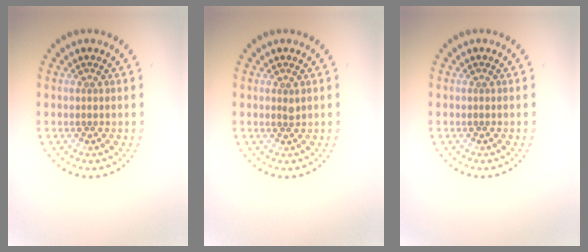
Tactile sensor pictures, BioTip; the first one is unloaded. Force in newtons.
{"total": 0.6, "press": 0.5, "slide": 0.4}
{"total": 0.0}